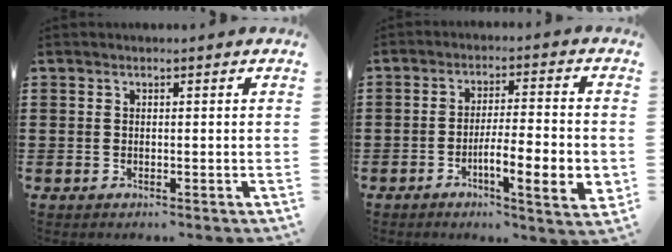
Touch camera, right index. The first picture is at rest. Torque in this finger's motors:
{"motor_torque": [0.89, -0.19, 0.29, 0.15]}